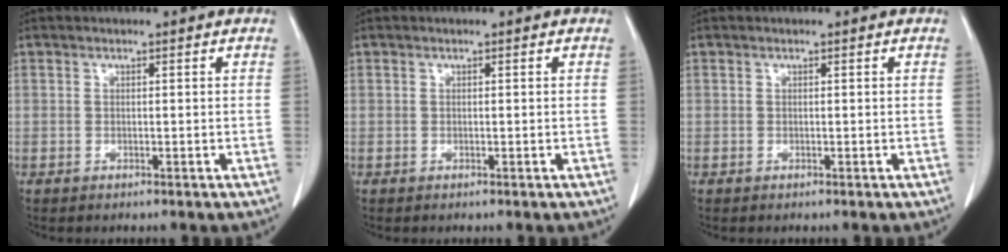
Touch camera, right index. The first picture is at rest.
{"total": 0.0}
{"total": 0.0}